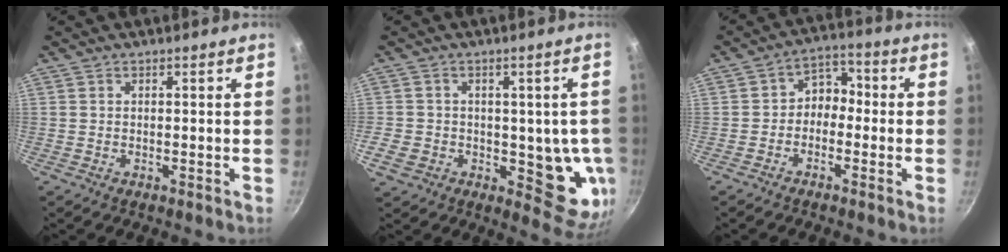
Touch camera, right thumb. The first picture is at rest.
{"total": 12.7, "force": [-1.7, 8.8, 9.0], "torque": [-0.079, -0.015, -0.019]}
{"total": 5.6, "force": [-1.4, 4.4, 3.2], "torque": [-0.010, 0.032, -0.038]}